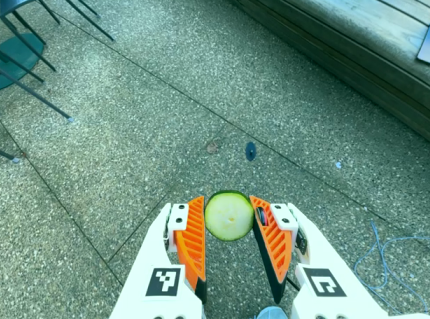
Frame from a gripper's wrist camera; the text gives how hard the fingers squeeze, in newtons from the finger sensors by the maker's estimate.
{"total": 7.1, "left": 7.0, "right": 7.3}